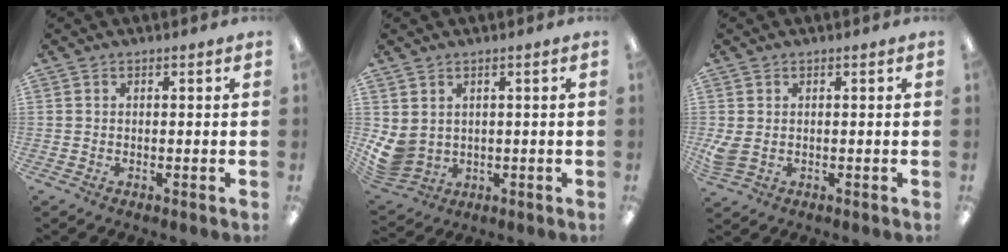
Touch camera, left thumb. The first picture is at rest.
{"total": 5.5, "force": [1.2, 4.5, 2.8], "torque": [-0.083, -0.014, 0.026]}
{"total": 2.9, "force": [0.1, 2.1, 2.0], "torque": [-0.038, -0.004, 0.000]}